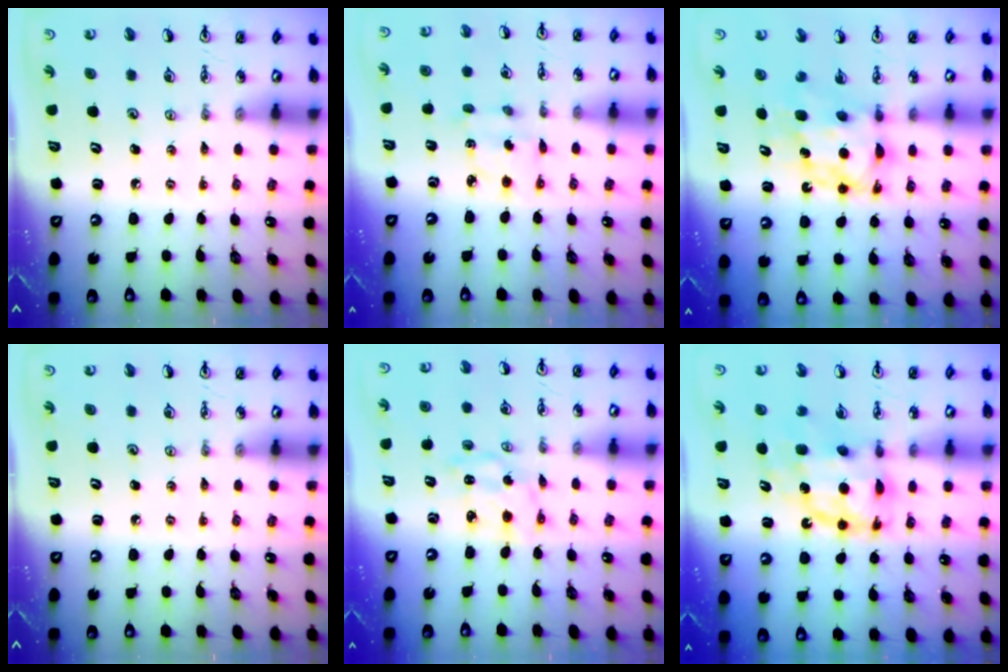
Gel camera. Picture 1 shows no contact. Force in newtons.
{"total": 2.5, "press": 2.5, "slide": 0.2}
{"total": 6.5, "press": 6.5, "slide": 0.3}
{"total": 0.0}
{"total": 2.3, "press": 2.3, "slide": 0.2}
{"total": 11.5, "press": 11.5, "slide": 1.0}